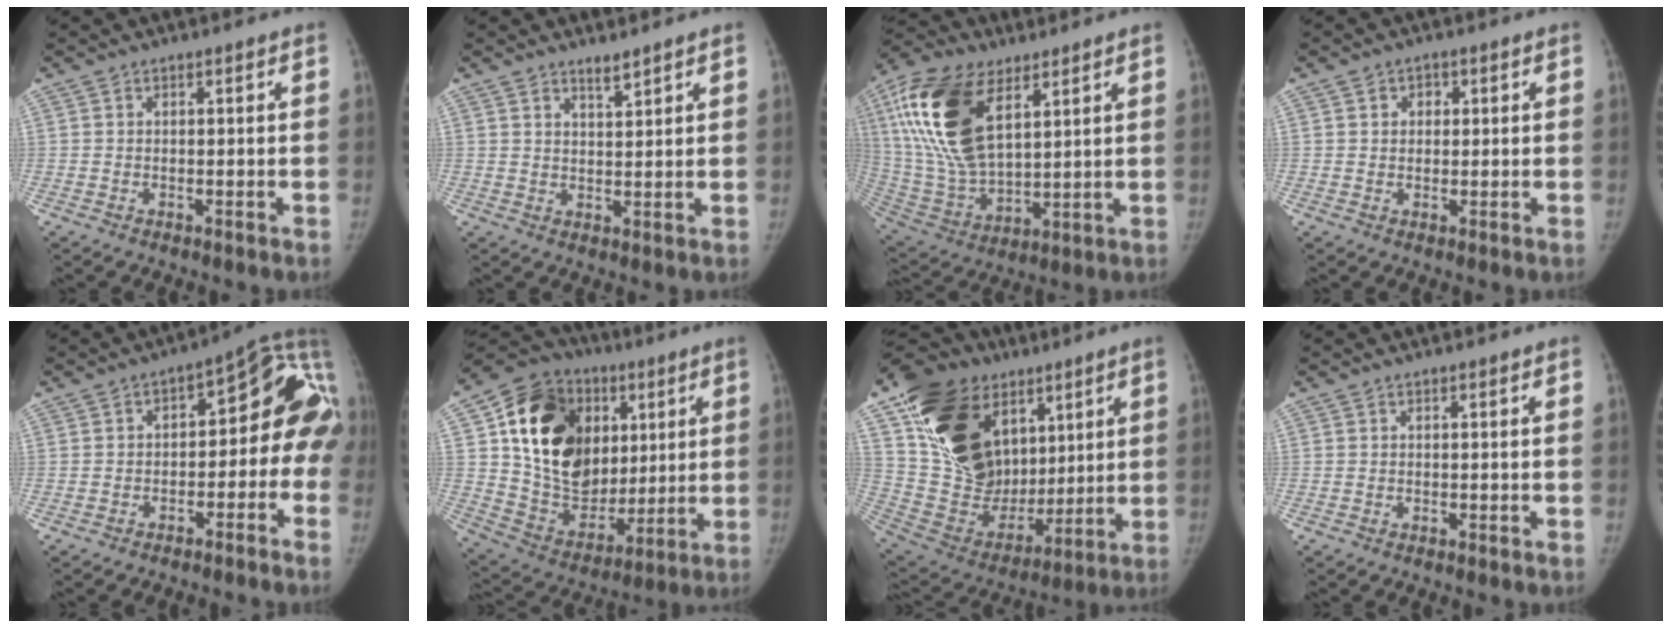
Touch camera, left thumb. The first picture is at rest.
{"total": 2.5, "force": [2.2, 0.6, 1.1], "torque": [-0.013, -0.022, 0.041]}
{"total": 22.9, "force": [9.1, 12.0, 17.3], "torque": [-0.339, -0.028, 0.174]}
{"total": 3.1, "force": [0.8, 2.6, 1.4], "torque": [-0.001, 0.001, 0.009]}
{"total": 15.0, "force": [-4.0, 8.3, 11.8], "torque": [-0.122, 0.074, -0.057]}
{"total": 27.0, "force": [6.8, 19.6, 17.2], "torque": [-0.274, 0.000, 0.125]}
{"total": 29.8, "force": [11.6, 20.7, 18.1], "torque": [-0.305, 0.003, 0.219]}
{"total": 0.0}